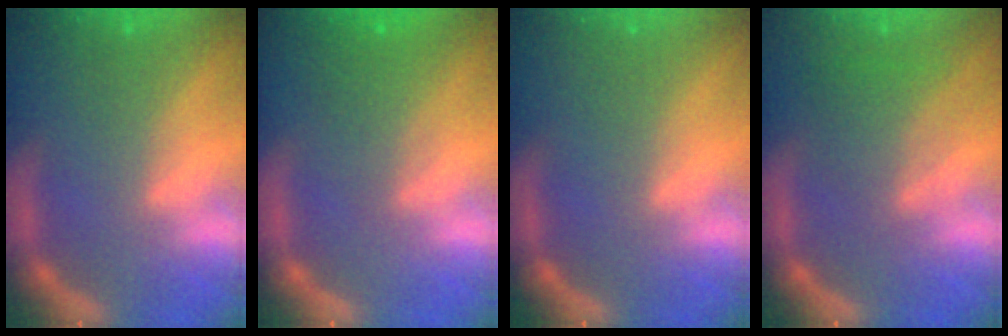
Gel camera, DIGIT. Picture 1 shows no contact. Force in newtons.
{"total": 3.0}
{"total": 0.0}
{"total": 4.0}